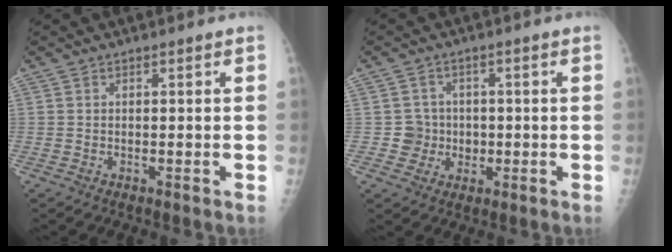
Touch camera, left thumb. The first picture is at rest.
{"total": 4.5, "force": [-0.3, 4.4, 0.1], "torque": [0.035, 0.013, -0.005]}